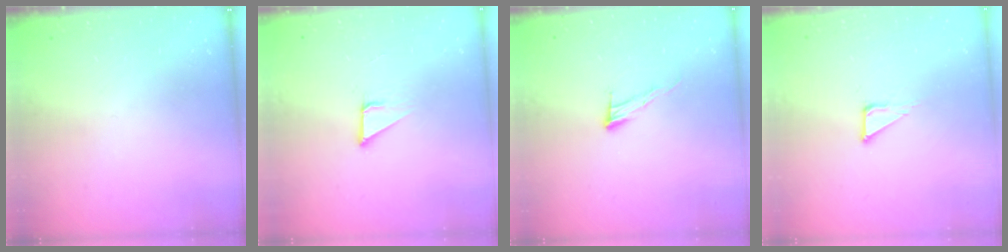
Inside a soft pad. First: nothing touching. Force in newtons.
{"total": 3.2, "press": 3.2, "slide": 0.2}
{"total": 6.7, "press": 6.7, "slide": 0.4}
{"total": 3.9, "press": 3.9, "slide": 0.3}